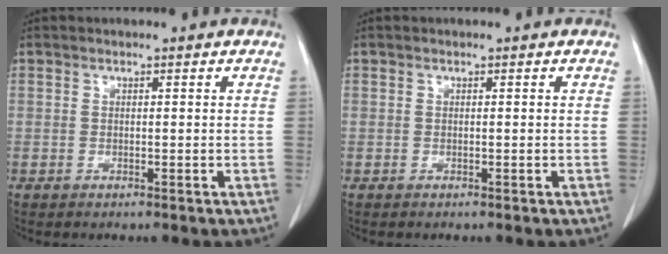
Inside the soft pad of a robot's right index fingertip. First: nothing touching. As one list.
[{"total": 0.0}]